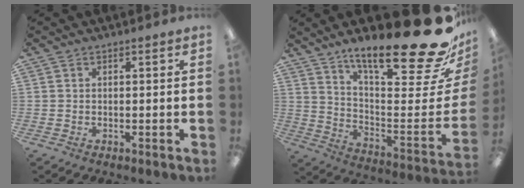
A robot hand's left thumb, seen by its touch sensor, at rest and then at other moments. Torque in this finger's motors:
{"motor_torque": [0.53, 0.54, 1.66, -1.11, 0.15]}